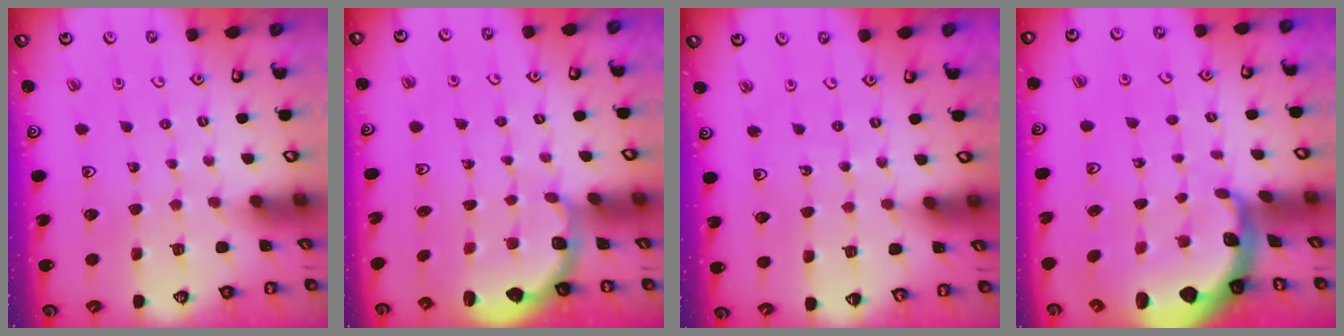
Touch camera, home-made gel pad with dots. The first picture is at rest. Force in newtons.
{"total": 2.8, "press": 2.3, "slide": 1.5}
{"total": 2.6, "press": 2.6, "slide": 0.3}
{"total": 2.7, "press": 1.7, "slide": 2.1}